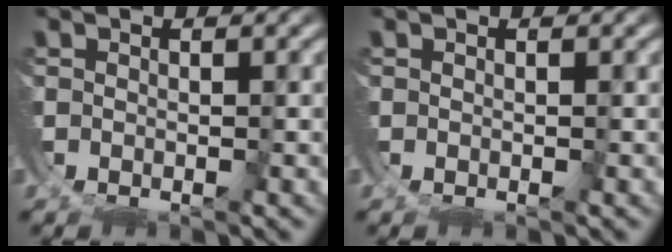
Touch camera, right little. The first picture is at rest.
{"total": 0.0}